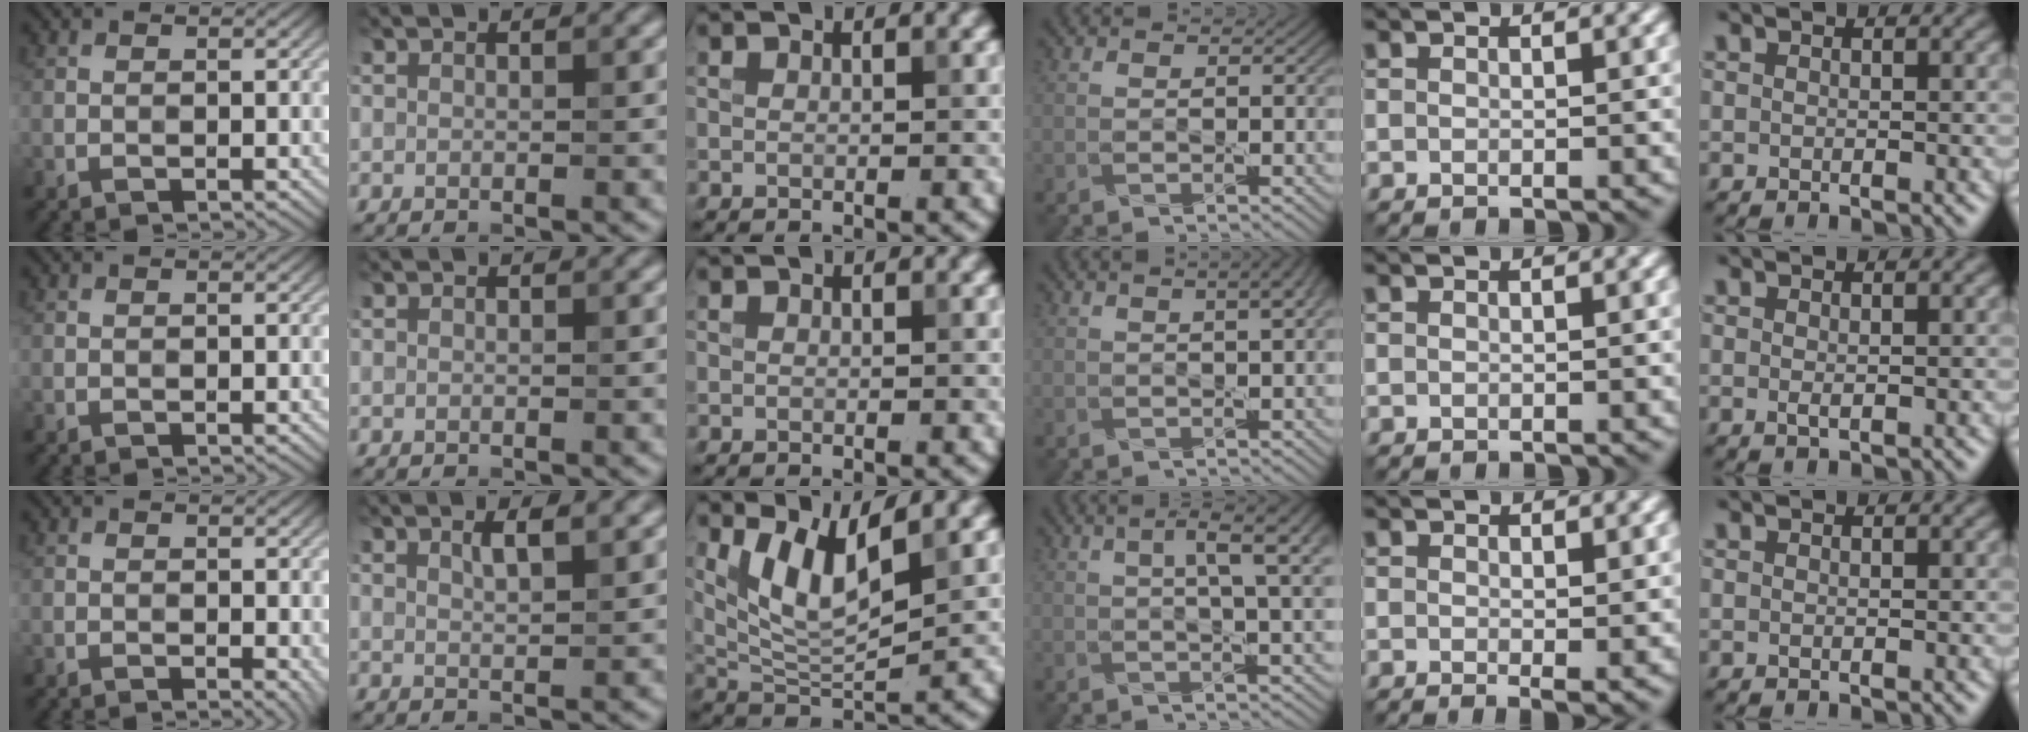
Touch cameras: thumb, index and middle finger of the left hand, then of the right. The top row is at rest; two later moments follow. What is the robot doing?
{"motion": "pour", "object": "sugar"}